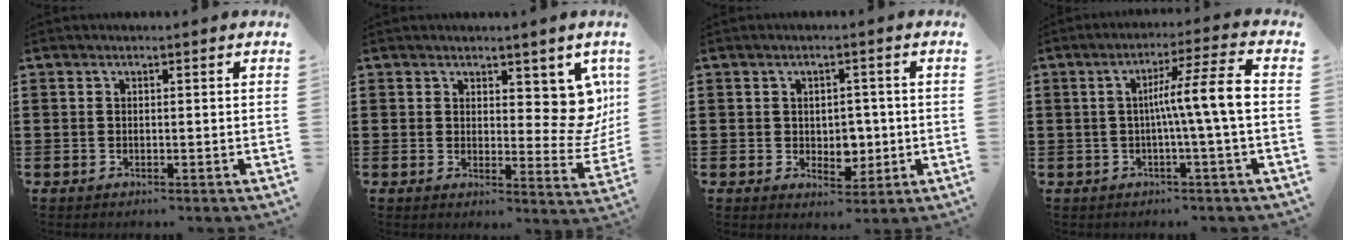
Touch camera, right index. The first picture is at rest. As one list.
[{"total": 7.2, "force": [3.7, 3.9, 4.8], "torque": [-0.047, -0.027, 0.062]}, {"total": 3.5, "force": [0.1, 3.0, 1.8], "torque": [-0.021, -0.002, -0.006]}, {"total": 8.1, "force": [-0.5, -0.6, 8.1], "torque": [-0.137, -0.005, -0.019]}]